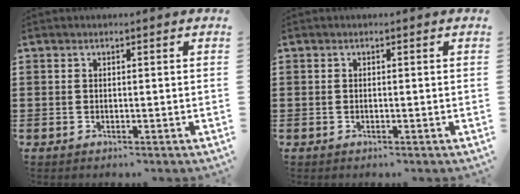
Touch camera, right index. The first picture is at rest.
{"total": 0.0}